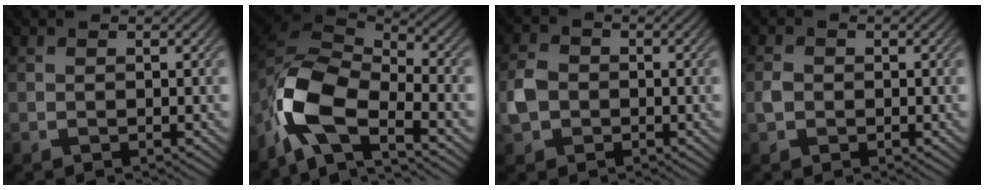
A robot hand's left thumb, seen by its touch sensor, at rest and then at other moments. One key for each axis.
{"total": 12.0, "fx": -6.2, "fy": 5.7, "fz": 8.5, "tx": -0.181, "ty": -0.014, "tz": -0.131}
{"total": 3.8, "fx": -0.9, "fy": 3.2, "fz": 1.8, "tx": -0.049, "ty": -0.002, "tz": -0.022}
{"total": 1.6, "fx": -0.3, "fy": 1.4, "fz": 0.7, "tx": -0.018, "ty": -0.002, "tz": -0.011}